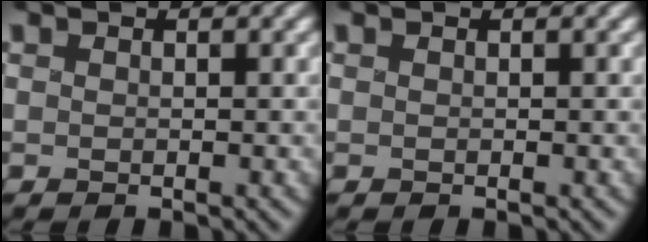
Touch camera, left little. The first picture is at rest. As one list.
[{"total": 0.0}]